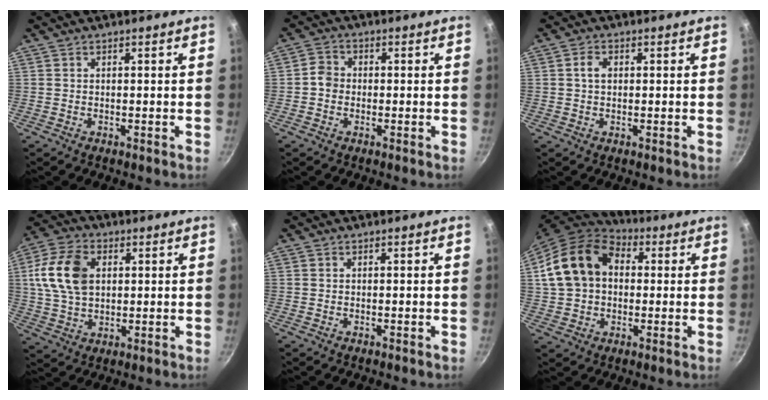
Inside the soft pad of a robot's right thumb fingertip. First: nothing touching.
{"total": 3.3, "force": [-0.6, 2.9, 1.4], "torque": [-0.012, 0.013, -0.020]}
{"total": 2.4, "force": [0.4, 1.7, 1.7], "torque": [-0.025, 0.005, 0.004]}
{"total": 13.2, "force": [2.6, 9.0, 9.3], "torque": [-0.165, 0.005, 0.046]}
{"total": 0.0}
{"total": 17.0, "force": [2.7, 12.7, 11.0], "torque": [-0.187, 0.032, 0.036]}